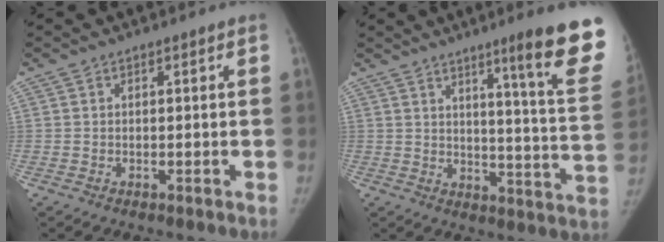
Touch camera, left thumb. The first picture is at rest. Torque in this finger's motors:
{"motor_torque": [1.24, 0.01, 1.68, -1.09, 0.32]}